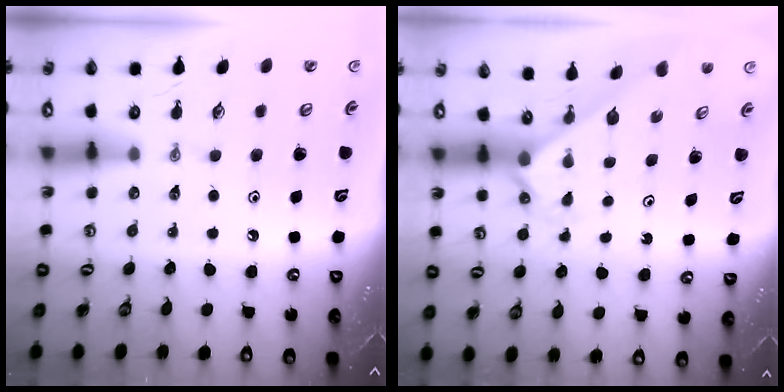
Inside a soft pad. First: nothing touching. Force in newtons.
{"total": 2.0, "press": 2.0, "slide": 0.2}